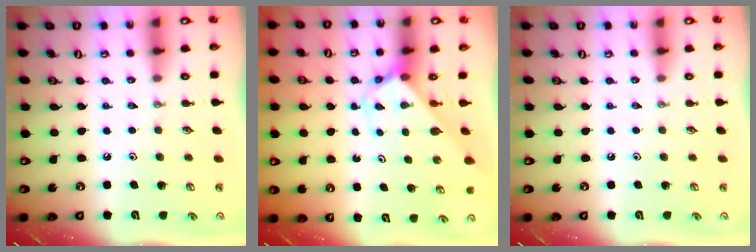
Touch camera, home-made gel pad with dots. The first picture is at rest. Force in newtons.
{"total": 2.6, "press": 2.6, "slide": 0.2}
{"total": 0.0}